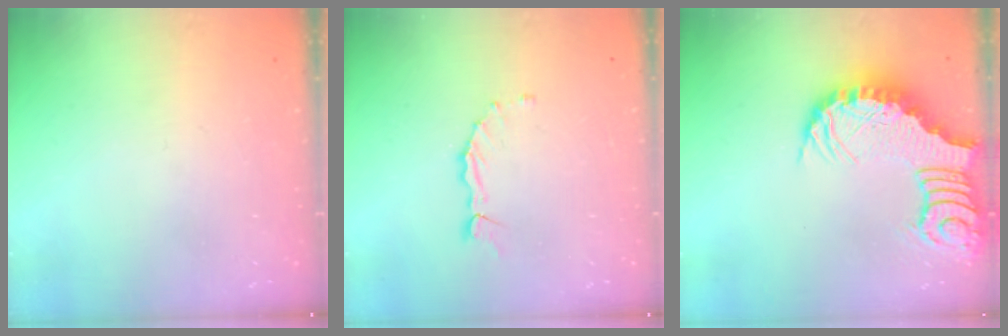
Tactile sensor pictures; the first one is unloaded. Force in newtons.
{"total": 1.6, "press": 1.5, "slide": 0.2}
{"total": 3.7, "press": 3.6, "slide": 0.7}